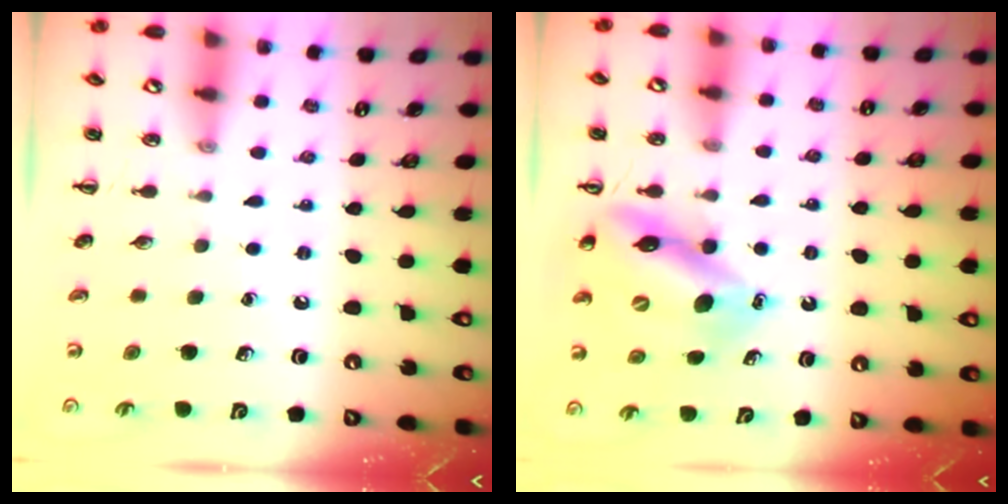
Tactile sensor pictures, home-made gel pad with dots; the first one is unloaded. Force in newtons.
{"total": 11.4, "press": 10.9, "slide": 3.3}